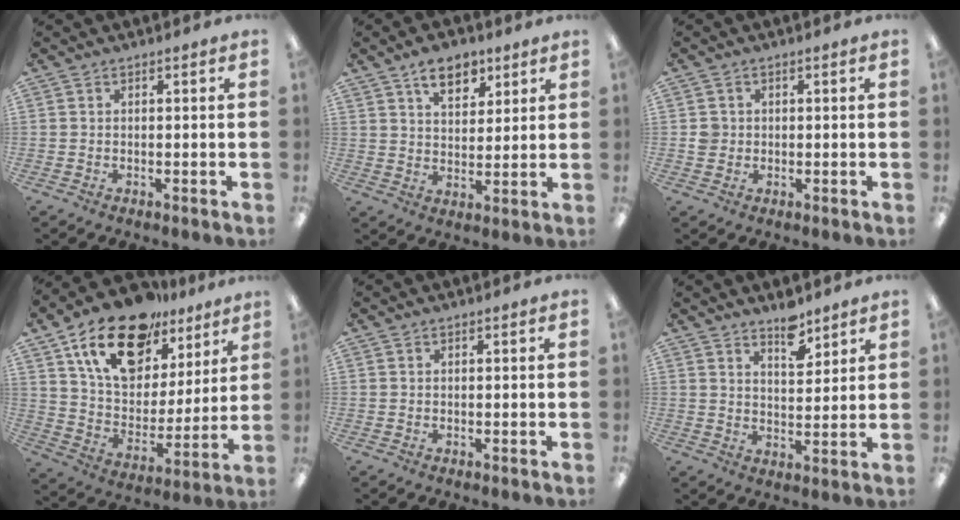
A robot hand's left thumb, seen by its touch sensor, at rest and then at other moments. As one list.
[{"total": 8.9, "force": [5.9, 5.0, 4.3], "torque": [-0.055, -0.024, 0.103]}, {"total": 2.7, "force": [0.1, 2.6, 0.7], "torque": [-0.009, 0.001, -0.001]}, {"total": 20.6, "force": [13.1, 11.7, 10.9], "torque": [-0.192, -0.066, 0.235]}, {"total": 0.0}, {"total": 6.6, "force": [5.4, 2.7, 2.7], "torque": [-0.019, -0.040, 0.090]}]